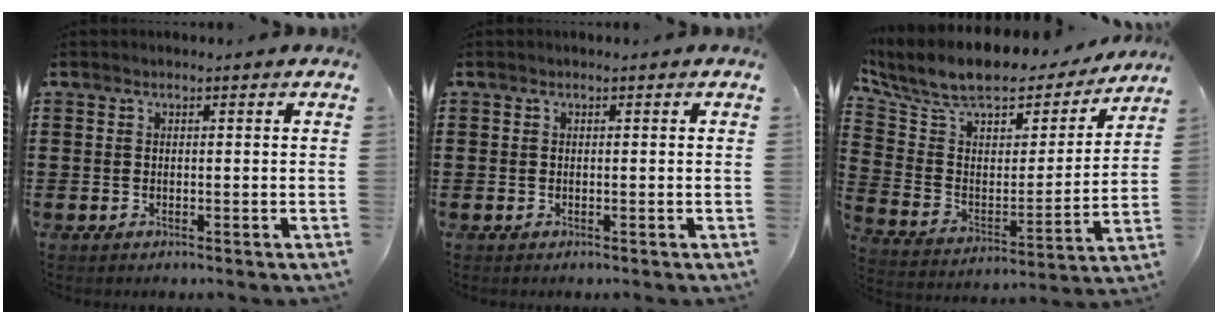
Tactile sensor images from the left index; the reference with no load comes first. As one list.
[{"total": 0.0}, {"total": 10.0, "force": [8.2, 3.5, 4.3], "torque": [-0.117, -0.052, 0.143]}]